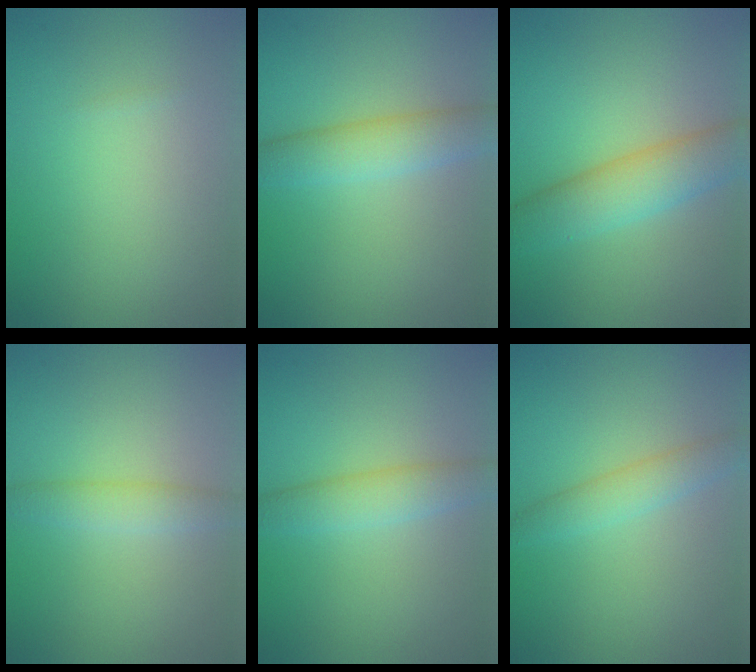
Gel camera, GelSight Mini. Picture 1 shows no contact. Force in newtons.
{"total": 3.8, "press": 3.8, "slide": 0.1}
{"total": 5.1, "press": 5.1, "slide": 0.1}
{"total": 2.2, "press": 2.2, "slide": 0.0}
{"total": 2.9, "press": 2.9, "slide": 0.2}
{"total": 2.3, "press": 2.3, "slide": 0.1}